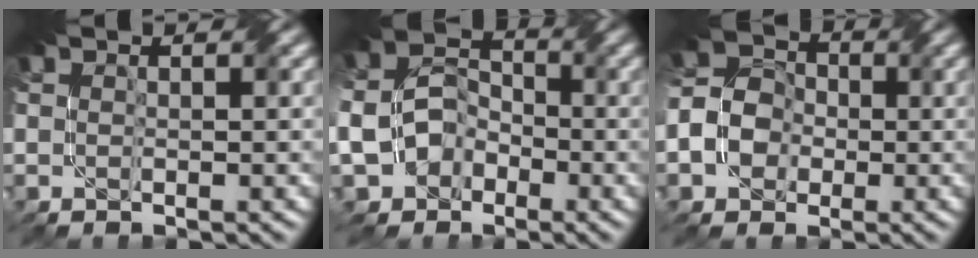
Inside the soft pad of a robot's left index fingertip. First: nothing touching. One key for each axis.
{"total": 6.3, "fx": -2.1, "fy": 5.0, "fz": 3.2, "tx": -0.068, "ty": -0.007, "tz": -0.047}
{"total": 5.1, "fx": -1.6, "fy": 4.2, "fz": 2.5, "tx": -0.056, "ty": 0.005, "tz": -0.041}